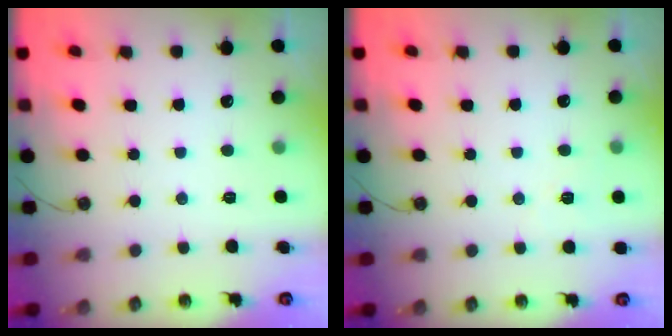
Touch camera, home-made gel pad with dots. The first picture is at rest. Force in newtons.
{"total": 3.2, "press": 3.1, "slide": 0.8}